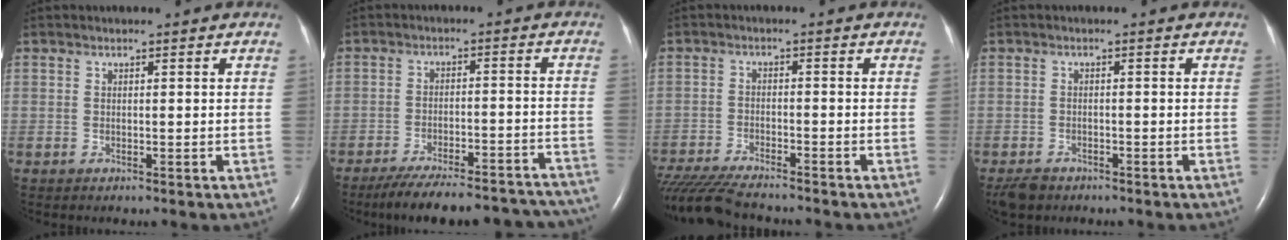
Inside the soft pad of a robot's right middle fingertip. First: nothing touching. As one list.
[{"total": 21.9, "force": [-19.8, 4.4, 8.0], "torque": [-0.094, 0.001, -0.262]}, {"total": 12.4, "force": [-11.1, 1.3, 5.4], "torque": [-0.096, -0.021, -0.182]}, {"total": 3.2, "force": [-2.6, 1.6, 1.0], "torque": [-0.026, -0.004, -0.041]}]